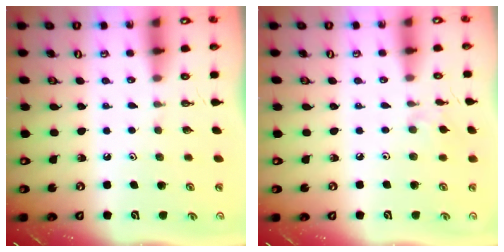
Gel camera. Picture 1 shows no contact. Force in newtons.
{"total": 2.1, "press": 2.1, "slide": 0.4}